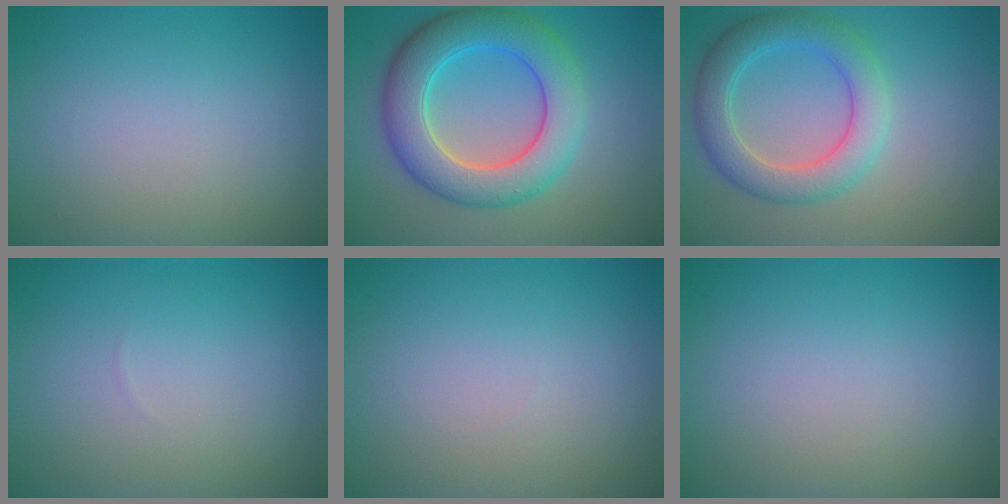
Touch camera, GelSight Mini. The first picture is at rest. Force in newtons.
{"total": 8.0, "press": 8.0, "slide": 0.4}
{"total": 5.0, "press": 5.0, "slide": 0.1}
{"total": 0.0}
{"total": 0.0}
{"total": 0.0}